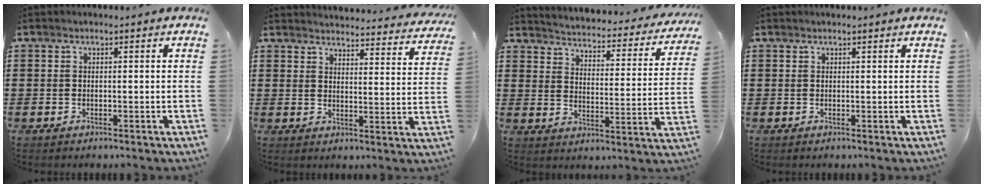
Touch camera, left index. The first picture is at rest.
{"total": 3.8, "force": [3.8, 0.0, 0.4], "torque": [-0.018, -0.029, 0.063]}
{"total": 3.0, "force": [3.0, -0.2, 0.2], "torque": [-0.027, -0.035, 0.041]}
{"total": 0.5, "force": [0.4, 0.0, 0.3], "torque": [-0.007, 0.000, 0.009]}